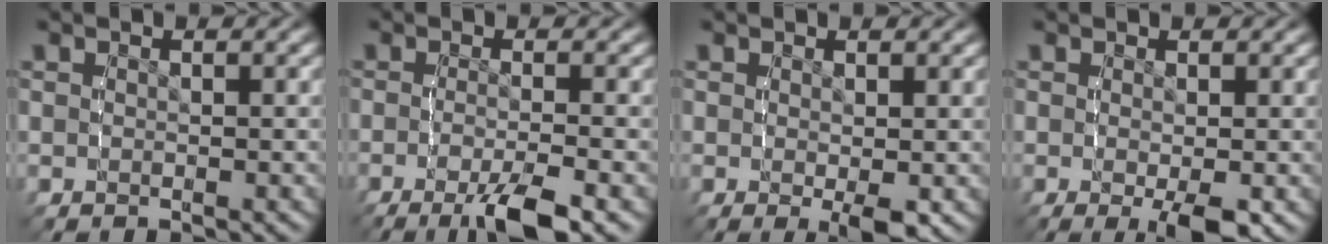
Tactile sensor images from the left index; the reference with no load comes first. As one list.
[{"total": 4.7, "force": [-2.9, 0.8, 3.6], "torque": [-0.061, -0.009, -0.044]}, {"total": 1.7, "force": [0.0, -0.1, 1.7], "torque": [-0.016, -0.010, -0.001]}, {"total": 2.5, "force": [-0.8, 0.3, 2.3], "torque": [-0.032, -0.012, -0.011]}]